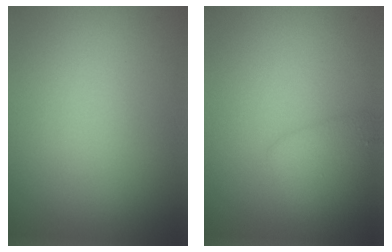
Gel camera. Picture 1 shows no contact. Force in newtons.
{"total": 2.4, "press": 2.4, "slide": 0.1}